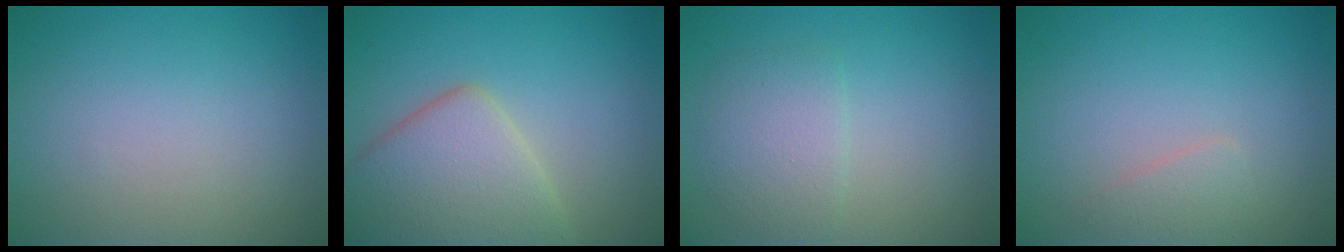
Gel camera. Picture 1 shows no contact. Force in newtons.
{"total": 6.7, "press": 6.7, "slide": 0.2}
{"total": 2.9, "press": 2.9, "slide": 0.1}
{"total": 1.3, "press": 1.3, "slide": 0.1}